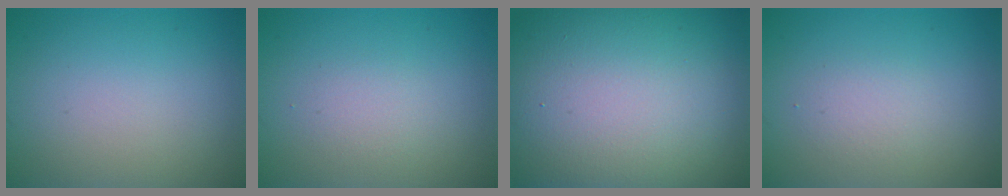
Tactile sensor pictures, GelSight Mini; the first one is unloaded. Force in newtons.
{"total": 1.4, "press": 1.4, "slide": 0.1}
{"total": 22.2, "press": 22.2, "slide": 1.3}
{"total": 1.6, "press": 1.6, "slide": 0.3}